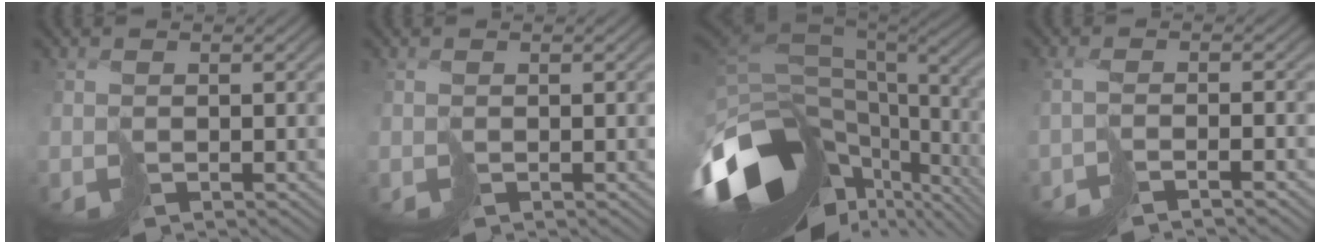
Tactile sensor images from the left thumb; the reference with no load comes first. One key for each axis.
{"total": 0.0}
{"total": 16.8, "fx": -6.6, "fy": 8.5, "fz": 12.9, "tx": -0.294, "ty": -0.013, "tz": -0.090}
{"total": 2.8, "fx": -2.4, "fy": -0.7, "fz": 1.3, "tx": -0.019, "ty": 0.003, "tz": -0.043}